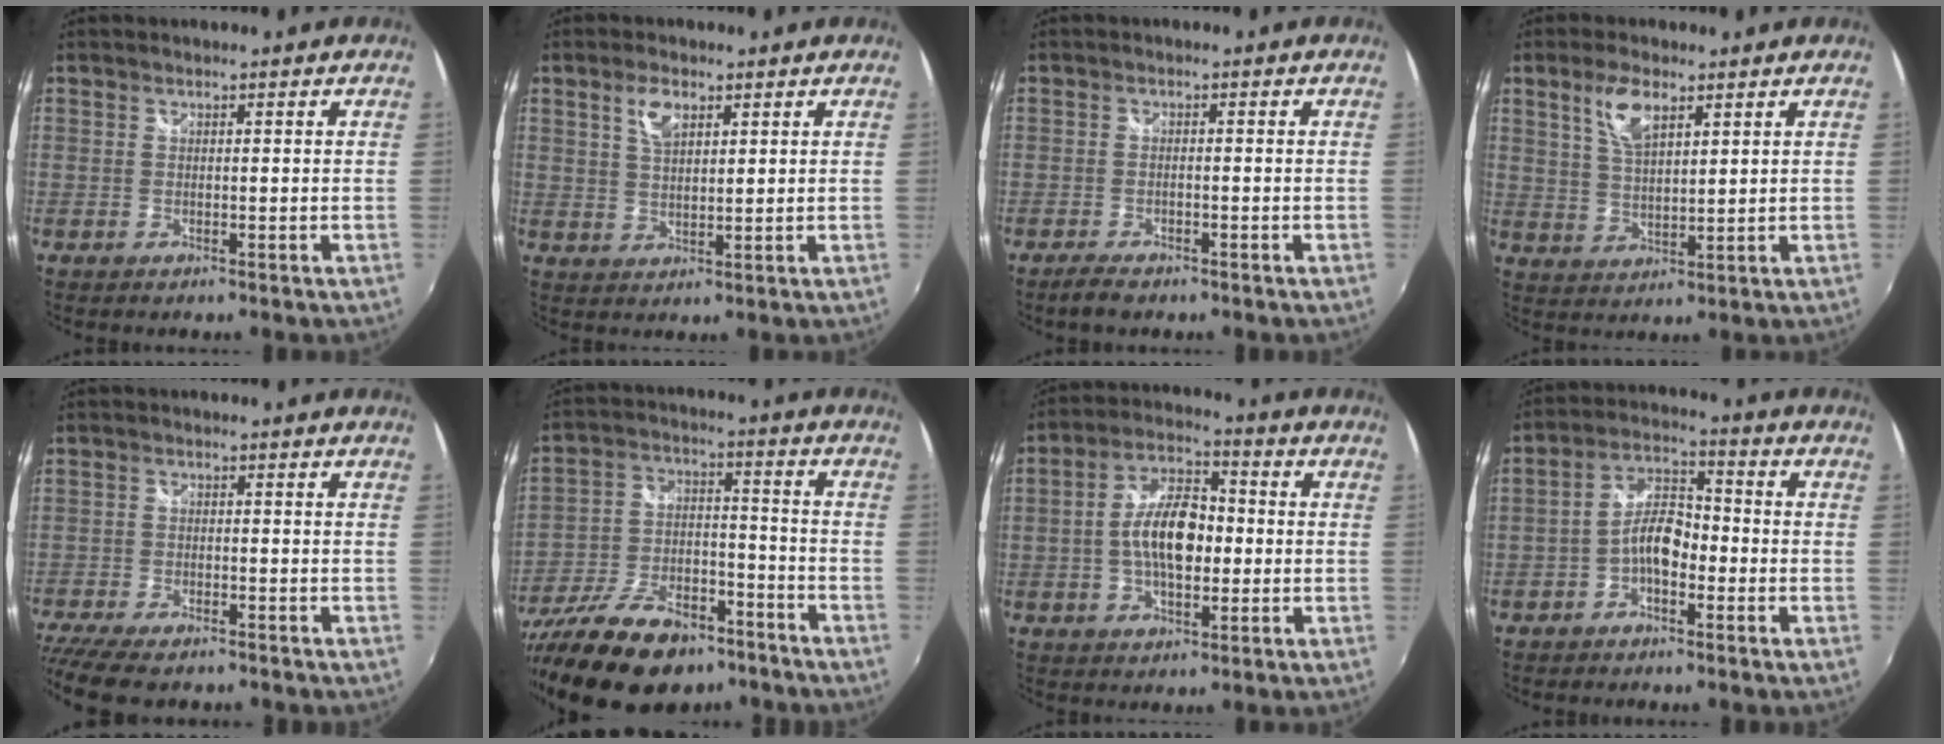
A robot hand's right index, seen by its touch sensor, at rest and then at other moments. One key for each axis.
{"total": 4.7, "fx": 2.4, "fy": 2.3, "fz": 3.4, "tx": -0.059, "ty": 0.006, "tz": 0.045}
{"total": 3.9, "fx": -2.9, "fy": 1.3, "fz": 2.2, "tx": -0.055, "ty": -0.010, "tz": -0.052}
{"total": 6.7, "fx": 3.6, "fy": 2.6, "fz": 5.0, "tx": -0.095, "ty": 0.007, "tz": 0.071}
{"total": 12.8, "fx": -10.5, "fy": 3.9, "fz": 6.2, "tx": -0.157, "ty": -0.041, "tz": -0.182}
{"total": 23.3, "fx": -16.4, "fy": 10.4, "fz": 12.8, "tx": -0.256, "ty": -0.014, "tz": -0.261}
{"total": 10.9, "fx": -1.3, "fy": 5.4, "fz": 9.3, "tx": -0.180, "ty": 0.015, "tz": -0.024}
{"total": 6.9, "fx": -2.9, "fy": 3.5, "fz": 5.1, "tx": -0.103, "ty": 0.019, "tz": -0.054}